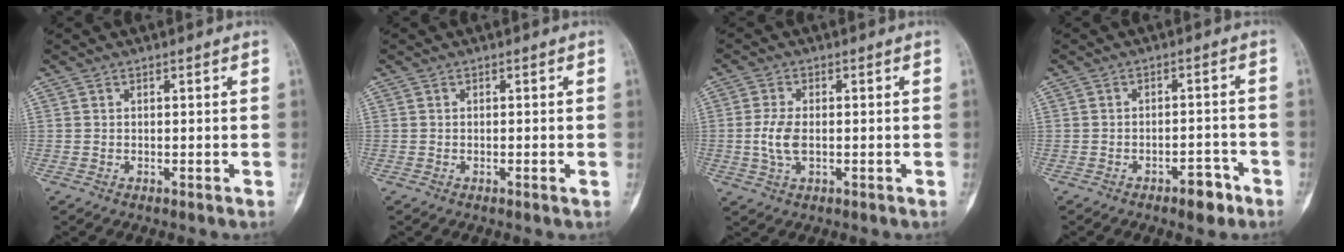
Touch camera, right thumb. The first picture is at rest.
{"total": 0.6, "force": [-0.2, 0.0, 0.6], "torque": [-0.009, -0.001, -0.003]}
{"total": 4.9, "force": [-0.5, 2.6, 4.1], "torque": [-0.094, 0.002, -0.012]}
{"total": 4.6, "force": [-2.9, 2.1, 2.9], "torque": [-0.027, 0.023, -0.039]}